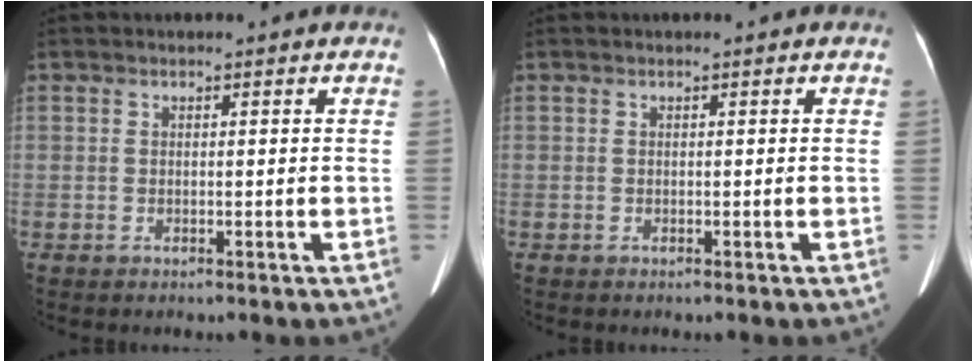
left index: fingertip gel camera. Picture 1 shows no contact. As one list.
[{"total": 0.0}]